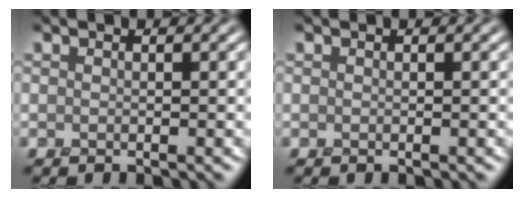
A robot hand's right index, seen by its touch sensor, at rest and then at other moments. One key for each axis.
{"total": 0.0}